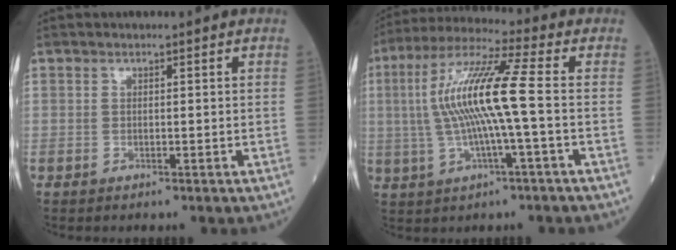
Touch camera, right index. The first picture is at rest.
{"total": 12.8, "force": [0.0, 0.1, 12.8], "torque": [-0.257, 0.015, -0.006]}